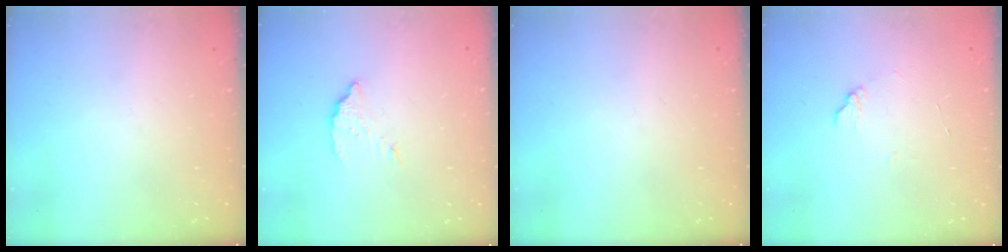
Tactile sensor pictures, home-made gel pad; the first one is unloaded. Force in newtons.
{"total": 2.8, "press": 2.8, "slide": 0.2}
{"total": 0.0}
{"total": 6.5, "press": 6.5, "slide": 0.6}